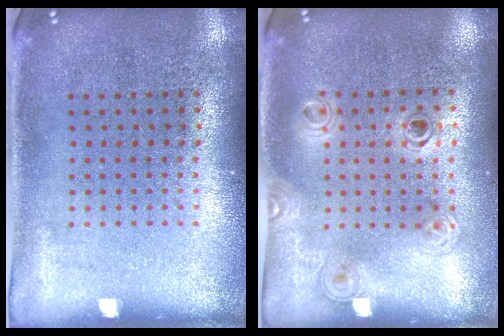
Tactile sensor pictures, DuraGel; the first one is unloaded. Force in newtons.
{"total": 1.2, "press": 1.1, "slide": 0.5}